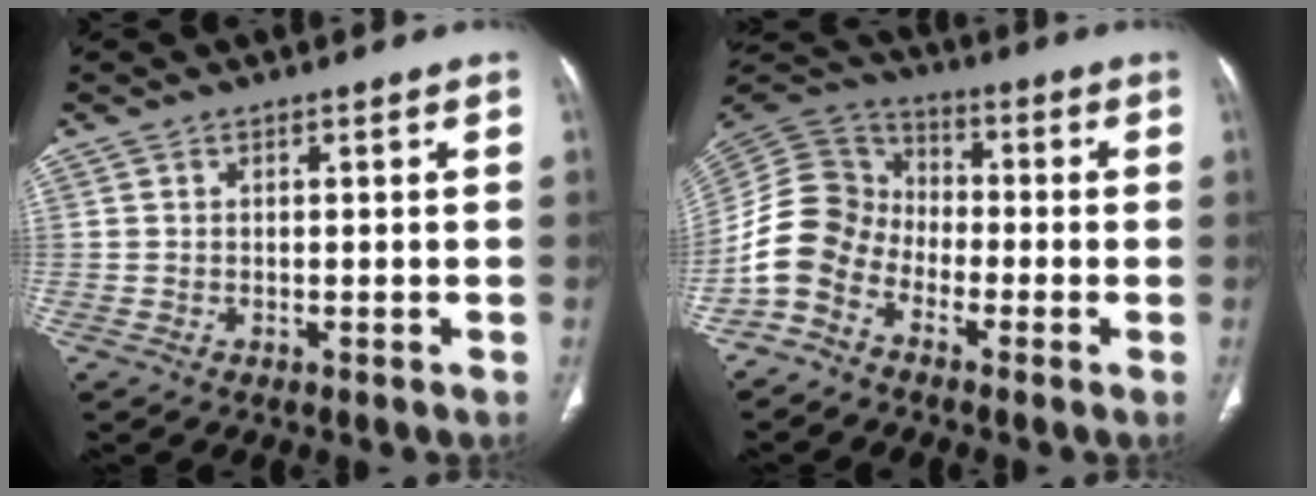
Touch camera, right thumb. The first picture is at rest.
{"total": 11.2, "force": [-5.2, 8.4, 5.2], "torque": [-0.096, 0.055, -0.121]}